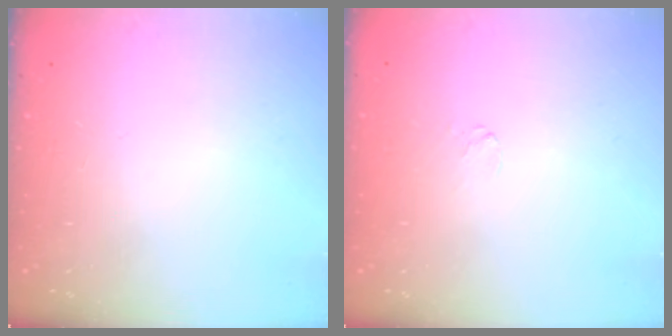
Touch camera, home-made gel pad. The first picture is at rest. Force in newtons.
{"total": 2.9, "press": 2.9, "slide": 0.3}